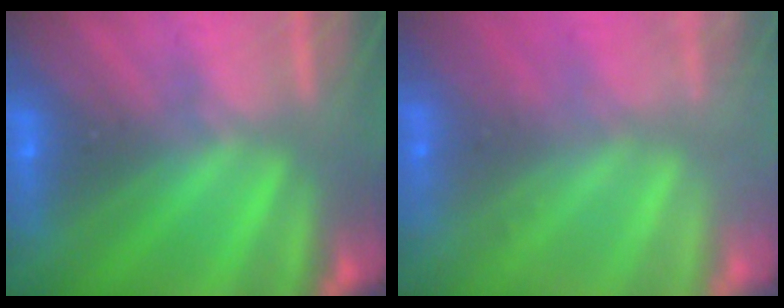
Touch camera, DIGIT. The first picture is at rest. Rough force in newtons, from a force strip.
{"total": 2.2}